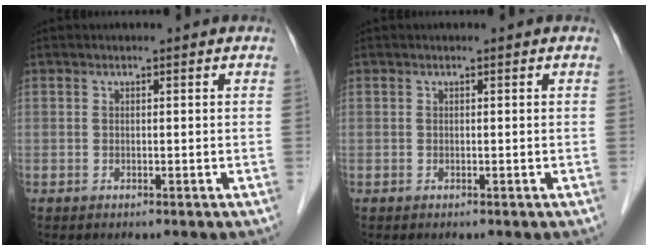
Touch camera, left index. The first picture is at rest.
{"total": 0.0}